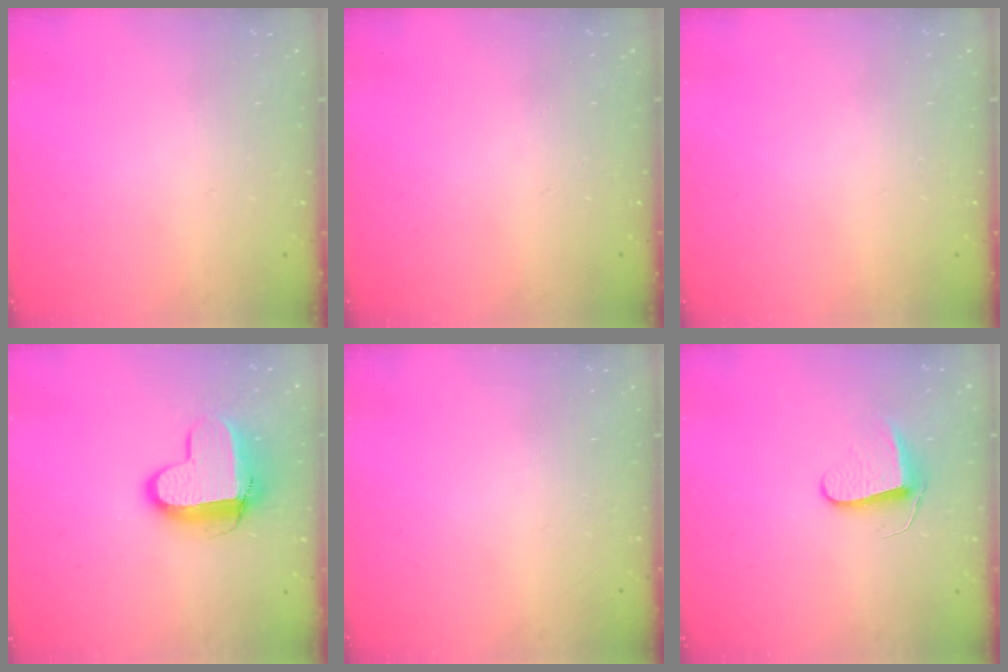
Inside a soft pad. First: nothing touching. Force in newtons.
{"total": 0.0}
{"total": 0.0}
{"total": 11.2, "press": 11.2, "slide": 0.9}
{"total": 0.0}
{"total": 7.3, "press": 7.2, "slide": 0.6}